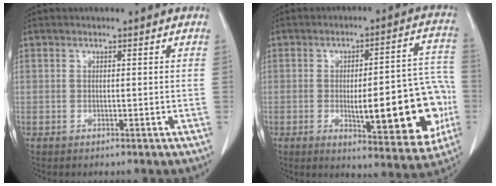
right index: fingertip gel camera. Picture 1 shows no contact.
{"total": 18.4, "force": [-3.8, 4.8, 17.4], "torque": [-0.173, 0.025, -0.032]}